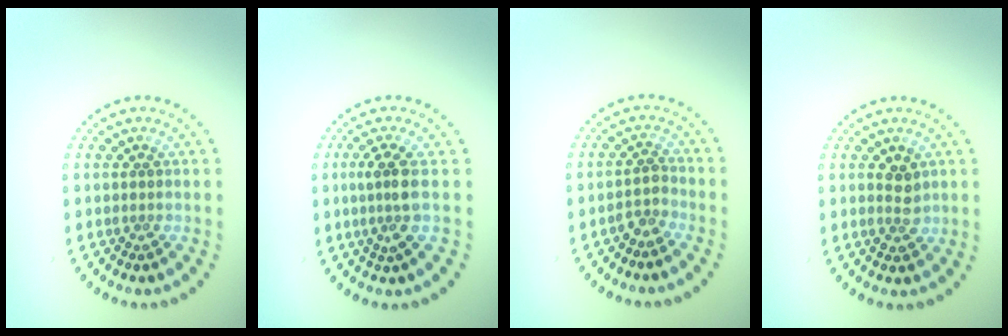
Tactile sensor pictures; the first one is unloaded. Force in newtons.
{"total": 2.9, "press": 2.4, "slide": 1.6}
{"total": 1.7, "press": 1.3, "slide": 1.1}
{"total": 1.8, "press": 1.7, "slide": 0.2}